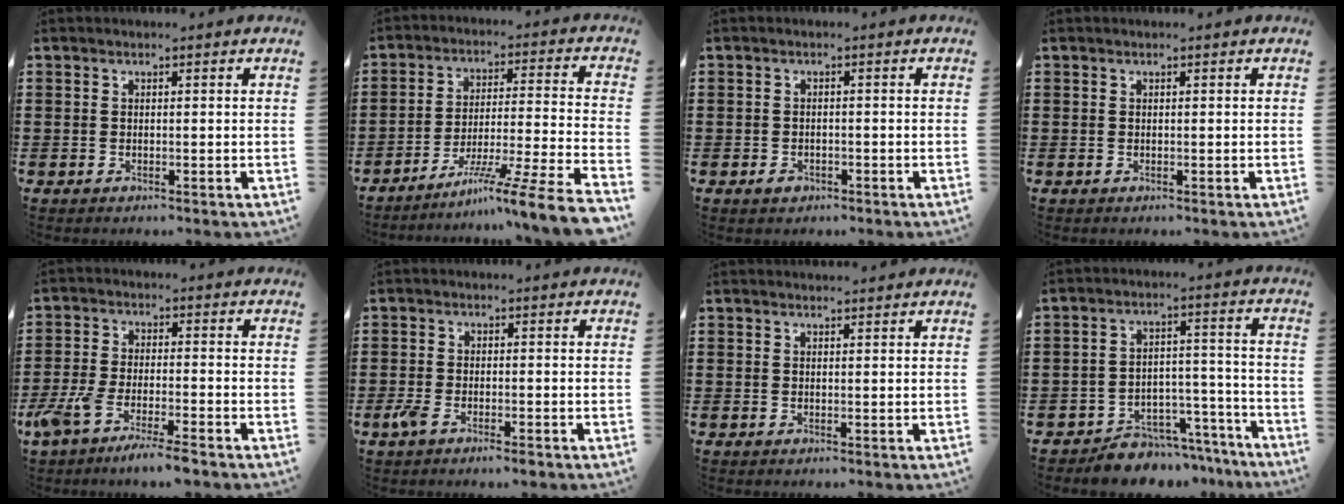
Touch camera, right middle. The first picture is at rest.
{"total": 9.3, "force": [-7.2, -1.1, 5.7], "torque": [-0.085, -0.008, -0.145]}
{"total": 1.1, "force": [-0.7, 0.7, 0.5], "torque": [-0.012, -0.001, -0.016]}
{"total": 0.0}
{"total": 6.1, "force": [-5.0, 0.2, 3.6], "torque": [-0.083, -0.017, -0.095]}
{"total": 2.8, "force": [-1.7, 0.8, 2.1], "torque": [-0.056, -0.007, -0.038]}
{"total": 0.9, "force": [0.9, 0.0, 0.1], "torque": [0.004, -0.004, 0.015]}
{"total": 6.3, "force": [-6.0, 1.8, 0.6], "torque": [-0.006, 0.026, -0.117]}